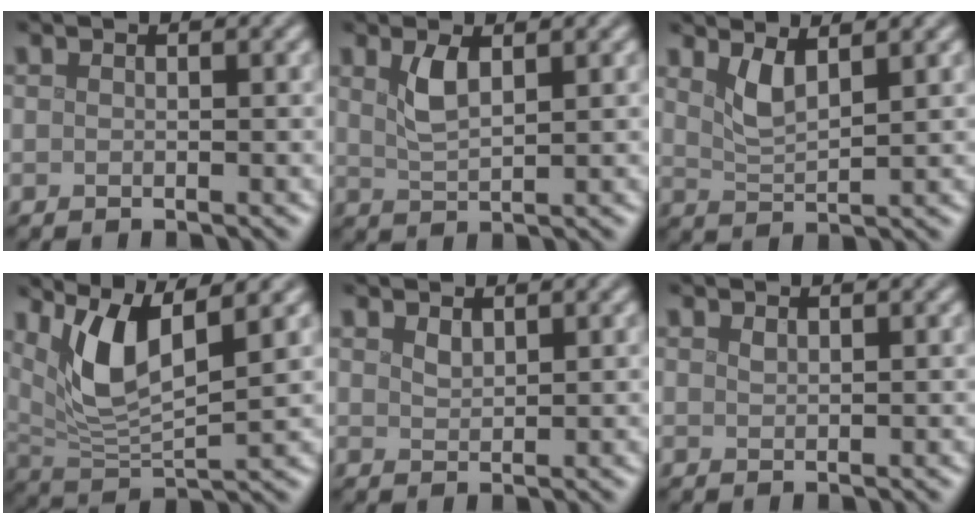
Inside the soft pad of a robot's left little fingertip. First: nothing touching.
{"total": 2.5, "force": [1.3, 0.8, 2.0], "torque": [-0.043, -0.002, 0.027]}
{"total": 2.5, "force": [1.7, 0.6, 1.8], "torque": [-0.039, -0.011, 0.037]}
{"total": 6.0, "force": [2.9, 1.8, 4.9], "torque": [-0.104, -0.010, 0.059]}
{"total": 1.1, "force": [0.9, 0.4, 0.5], "torque": [-0.013, -0.001, 0.022]}
{"total": 0.6, "force": [0.5, 0.2, 0.3], "torque": [-0.006, -0.001, 0.012]}